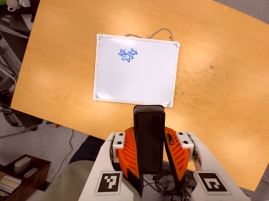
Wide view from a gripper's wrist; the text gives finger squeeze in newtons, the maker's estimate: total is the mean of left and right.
{"total": 9.1, "left": 7.5, "right": 10.8}